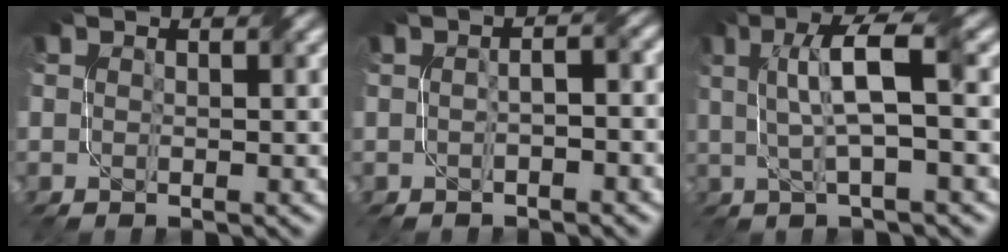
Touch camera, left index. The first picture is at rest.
{"total": 2.2, "force": [-0.4, 0.7, 2.1], "torque": [-0.030, 0.005, -0.012]}
{"total": 5.7, "force": [1.2, 1.2, 5.4], "torque": [-0.103, 0.010, 0.023]}